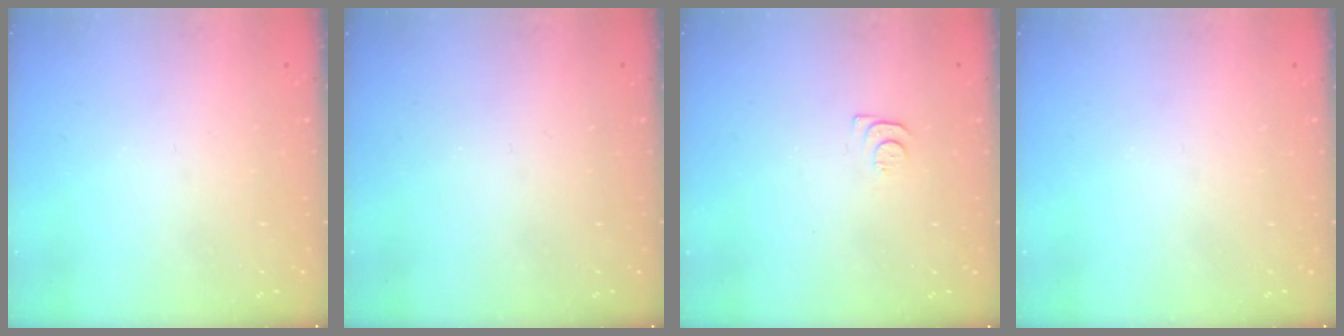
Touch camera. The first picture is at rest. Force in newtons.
{"total": 0.0}
{"total": 4.6, "press": 4.6, "slide": 0.6}
{"total": 0.0}